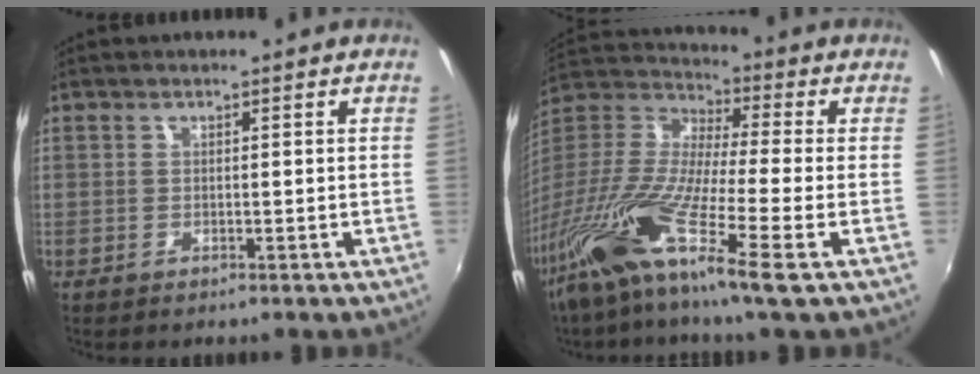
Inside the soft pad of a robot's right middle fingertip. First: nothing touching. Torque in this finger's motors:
{"motor_torque": [1.07, -1.07, 0.52, 0.21]}